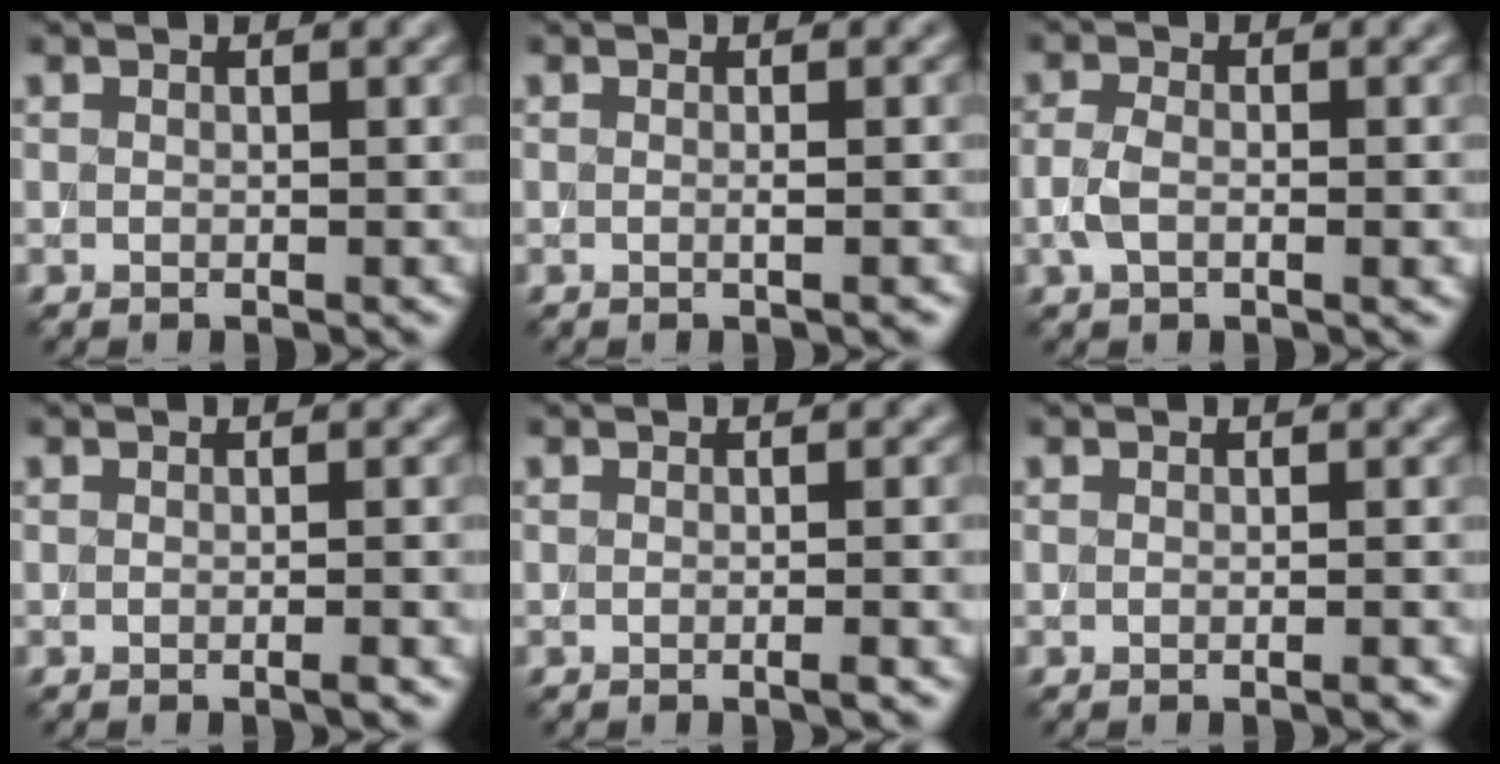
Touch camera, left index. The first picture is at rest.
{"total": 1.7, "force": [0.1, 0.7, 1.5], "torque": [-0.009, -0.004, -0.012]}
{"total": 2.5, "force": [-0.7, 1.2, 2.1], "torque": [-0.048, 0.001, -0.018]}
{"total": 2.4, "force": [-0.3, 0.8, 2.2], "torque": [-0.013, -0.001, -0.010]}
{"total": 2.7, "force": [-0.3, 1.0, 2.6], "torque": [-0.016, 0.002, -0.011]}
{"total": 1.7, "force": [-0.3, 0.6, 1.5], "torque": [-0.008, -0.003, -0.008]}